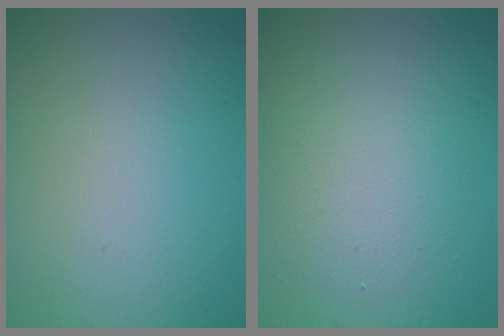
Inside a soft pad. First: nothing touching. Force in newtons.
{"total": 3.5, "press": 3.4, "slide": 0.4}